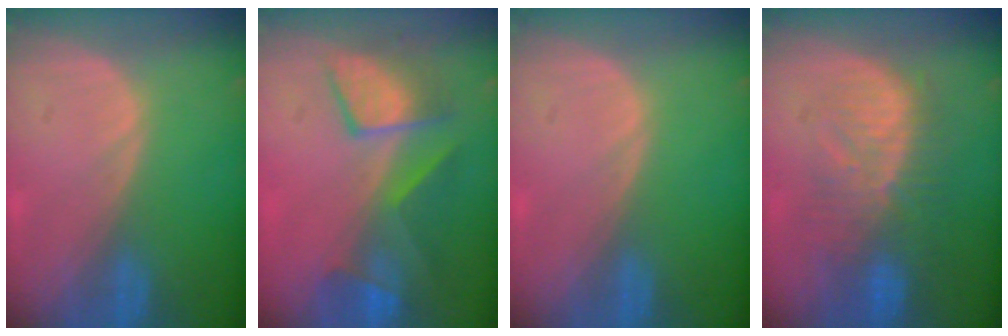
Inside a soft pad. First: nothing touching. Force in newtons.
{"total": 7.7, "press": 7.6, "slide": 1.2}
{"total": 0.0}
{"total": 9.9, "press": 9.1, "slide": 3.9}